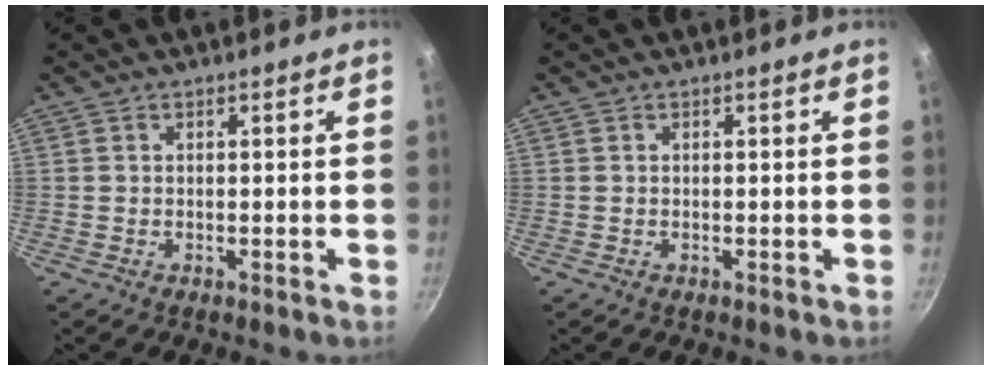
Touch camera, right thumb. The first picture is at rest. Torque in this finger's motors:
{"motor_torque": [0.00, 0.00, 0.02, -0.02, 0.00]}